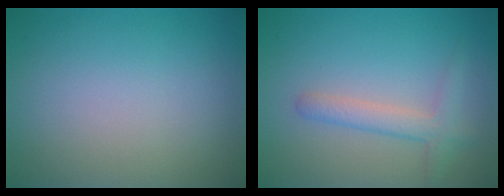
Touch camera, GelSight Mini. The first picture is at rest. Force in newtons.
{"total": 1.8, "press": 1.8, "slide": 0.2}